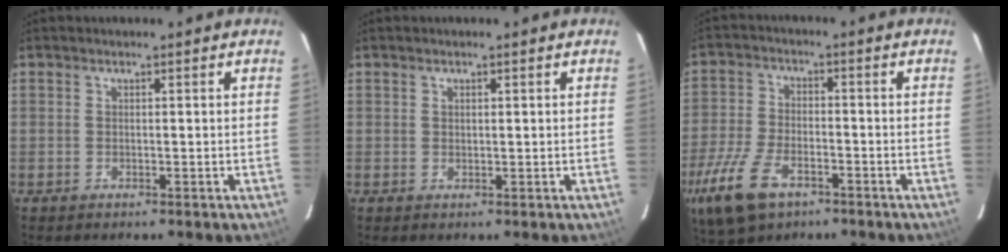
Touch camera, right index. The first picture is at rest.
{"total": 0.7, "force": [0.4, 0.5, 0.2], "torque": [-0.003, 0.002, 0.008]}
{"total": 14.6, "force": [-8.2, 7.6, 9.4], "torque": [-0.231, -0.027, -0.154]}